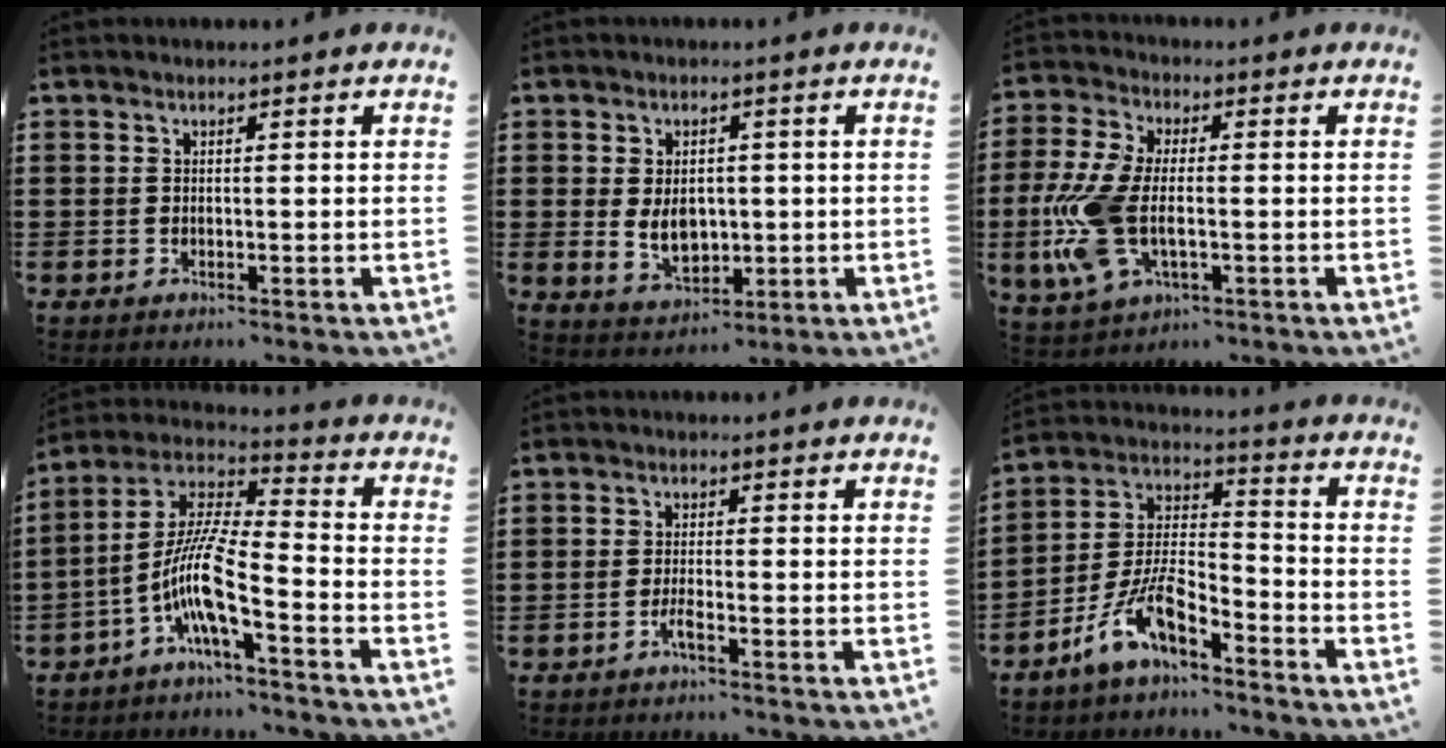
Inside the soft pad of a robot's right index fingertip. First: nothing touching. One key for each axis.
{"total": 5.1, "fx": -0.1, "fy": 3.7, "fz": 3.5, "tx": -0.049, "ty": -0.001, "tz": -0.005}
{"total": 10.5, "fx": -1.7, "fy": 5.3, "fz": 8.8, "tx": -0.220, "ty": -0.017, "tz": -0.034}
{"total": 10.0, "fx": -5.0, "fy": 1.7, "fz": 8.5, "tx": -0.197, "ty": -0.020, "tz": -0.103}
{"total": 2.0, "fx": -1.2, "fy": 0.2, "fz": 1.5, "tx": -0.035, "ty": -0.005, "tz": -0.024}
{"total": 9.5, "fx": -6.8, "fy": 3.4, "fz": 5.6, "tx": -0.127, "ty": 0.001, "tz": -0.135}